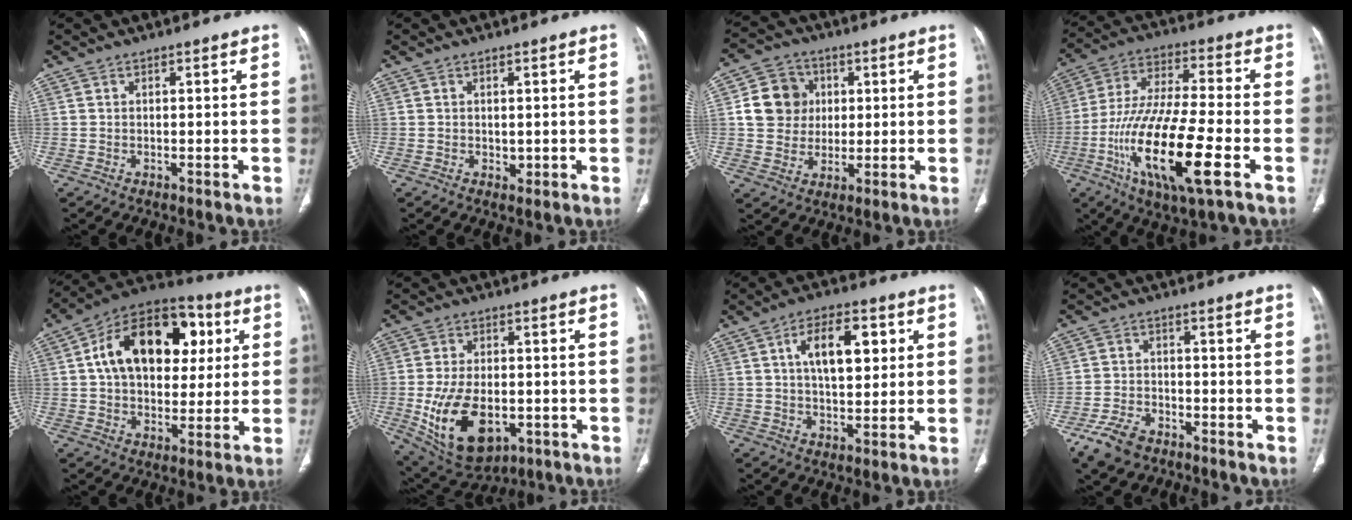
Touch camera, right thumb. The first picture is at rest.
{"total": 1.0, "force": [0.2, 0.9, 0.5], "torque": [-0.006, -0.003, 0.006]}
{"total": 10.2, "force": [1.7, 9.2, 4.0], "torque": [-0.041, 0.002, 0.028]}
{"total": 20.3, "force": [-6.9, 5.1, 18.5], "torque": [-0.377, 0.010, -0.120]}
{"total": 21.9, "force": [5.2, 14.3, 15.7], "torque": [-0.217, 0.017, 0.075]}
{"total": 15.9, "force": [-4.1, 9.6, 12.0], "torque": [-0.202, 0.000, -0.044]}
{"total": 11.1, "force": [3.3, 5.4, 9.1], "torque": [-0.125, -0.002, 0.053]}
{"total": 7.3, "force": [-4.9, 4.1, 3.5], "torque": [-0.075, 0.019, -0.087]}